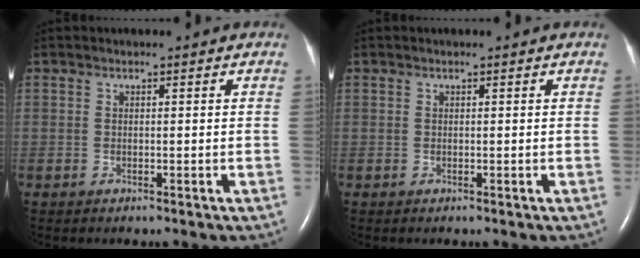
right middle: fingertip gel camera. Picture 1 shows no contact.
{"total": 0.0}